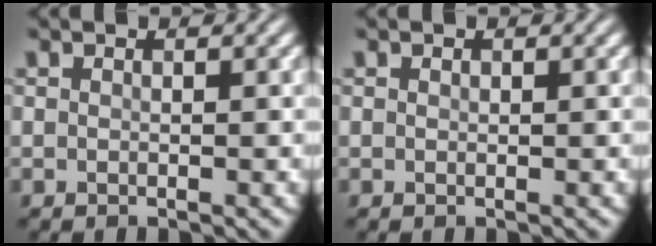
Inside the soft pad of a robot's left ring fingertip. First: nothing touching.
{"total": 0.0}